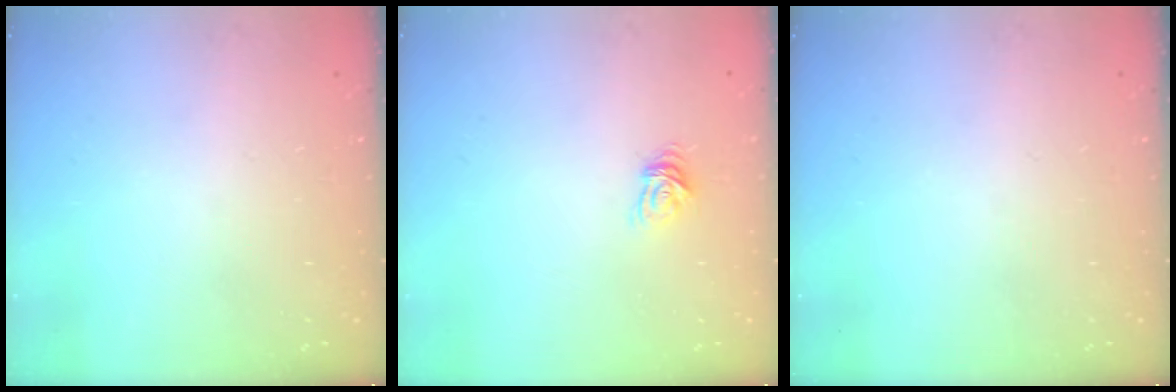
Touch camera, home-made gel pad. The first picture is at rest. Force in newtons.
{"total": 5.1, "press": 5.0, "slide": 0.4}
{"total": 0.0}